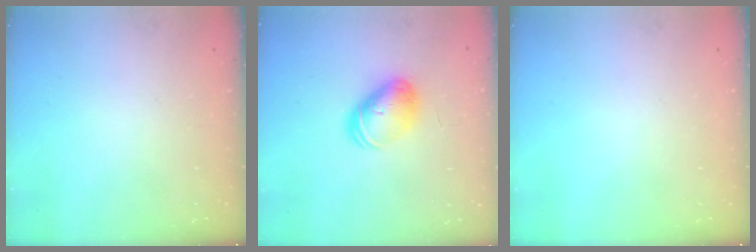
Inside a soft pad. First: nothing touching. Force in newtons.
{"total": 8.6, "press": 8.6, "slide": 0.4}
{"total": 0.0}